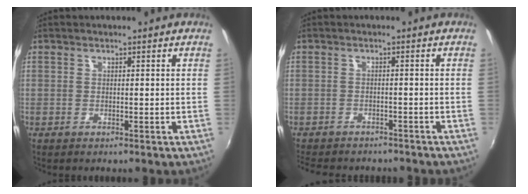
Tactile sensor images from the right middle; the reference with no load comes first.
{"total": 8.6, "force": [-7.5, 2.9, 3.0], "torque": [-0.075, -0.021, -0.111]}